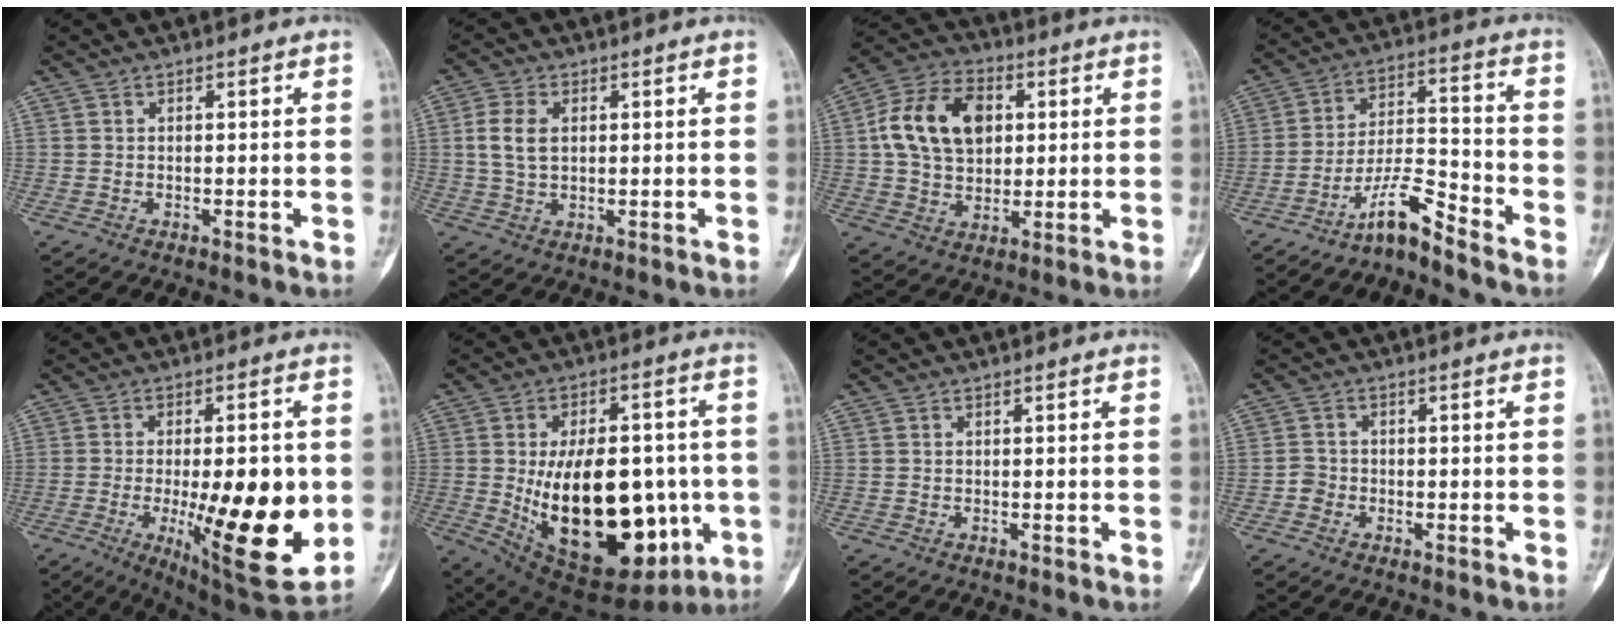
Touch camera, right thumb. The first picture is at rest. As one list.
[{"total": 5.7, "force": [1.0, 3.5, 4.3], "torque": [-0.089, -0.001, 0.020]}, {"total": 15.3, "force": [2.9, 10.7, 10.5], "torque": [-0.164, 0.010, 0.046]}, {"total": 8.1, "force": [-6.9, 0.8, 4.3], "torque": [-0.080, 0.073, -0.130]}, {"total": 21.3, "force": [-3.2, 6.7, 19.9], "torque": [-0.265, -0.019, -0.026]}, {"total": 27.5, "force": [-3.7, 14.4, 23.2], "torque": [-0.352, -0.009, -0.024]}, {"total": 0.0}, {"total": 2.2, "force": [-0.9, 1.9, 0.5], "torque": [0.001, 0.009, -0.022]}]